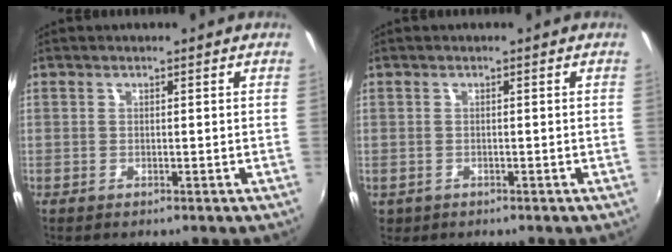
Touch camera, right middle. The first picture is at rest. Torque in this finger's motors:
{"motor_torque": [-0.24, 0.24, -0.02, 0.00]}